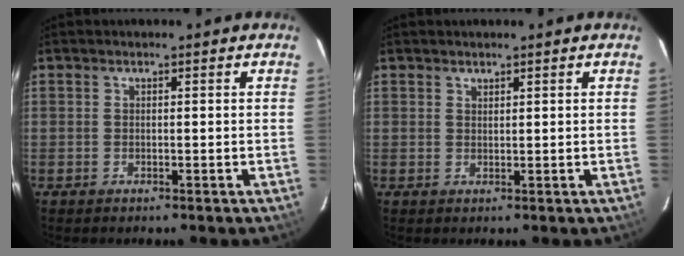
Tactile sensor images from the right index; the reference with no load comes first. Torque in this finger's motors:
{"motor_torque": [-0.05, 0.02, -0.03, -0.01]}